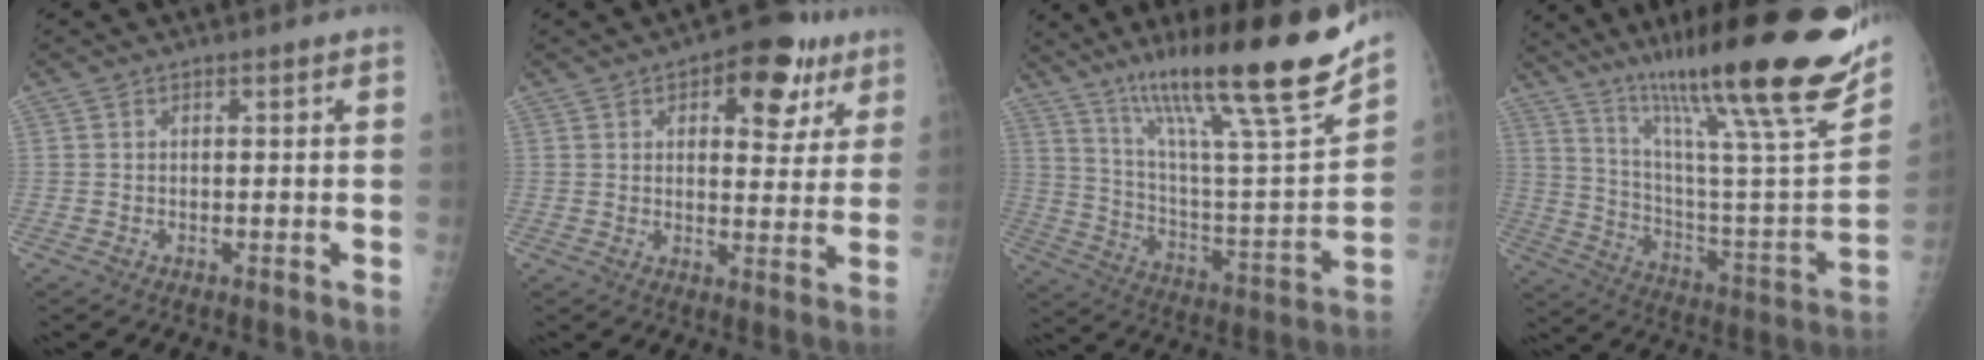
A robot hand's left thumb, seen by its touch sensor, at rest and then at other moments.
{"total": 12.7, "force": [6.4, 6.4, 8.9], "torque": [-0.069, -0.015, 0.080]}
{"total": 26.6, "force": [17.8, 3.4, 19.5], "torque": [-0.294, -0.059, 0.302]}
{"total": 32.5, "force": [22.4, 3.6, 23.3], "torque": [-0.343, -0.093, 0.347]}